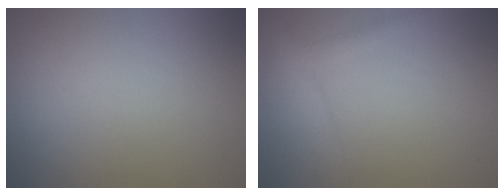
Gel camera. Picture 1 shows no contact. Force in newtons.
{"total": 1.8, "press": 1.8, "slide": 0.1}